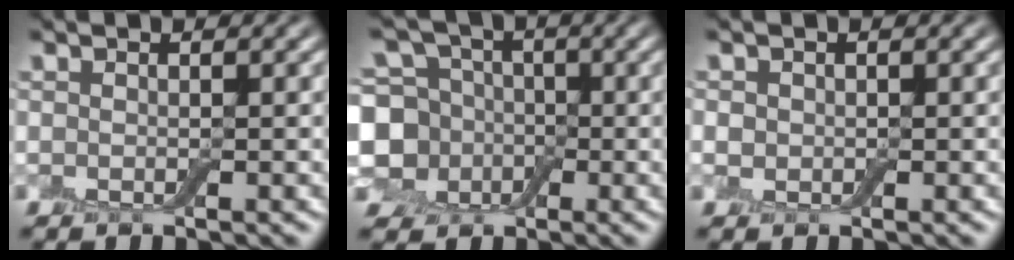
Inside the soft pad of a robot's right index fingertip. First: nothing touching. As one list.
[{"total": 7.6, "force": [-0.9, 6.6, 3.8], "torque": [-0.073, -0.004, -0.035]}, {"total": 1.1, "force": [0.0, 1.0, 0.3], "torque": [-0.003, 0.000, -0.004]}]